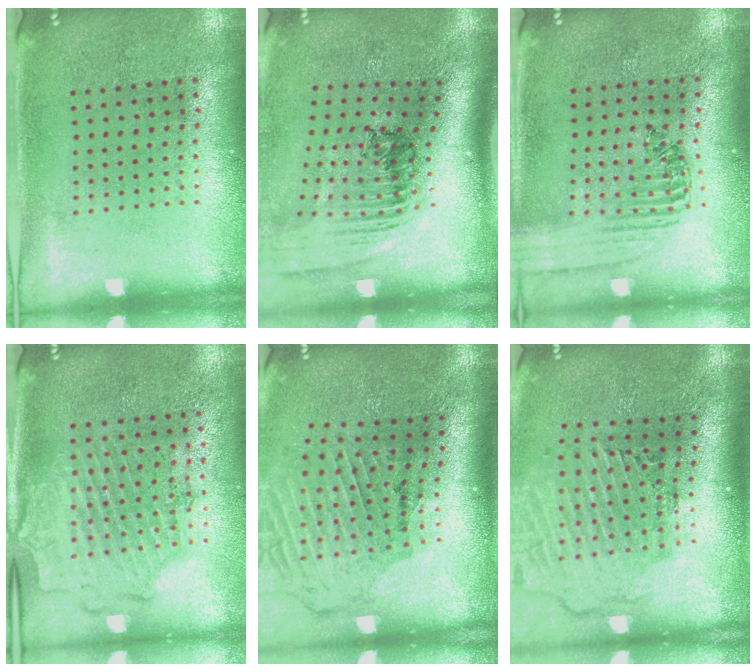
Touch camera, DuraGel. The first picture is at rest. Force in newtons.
{"total": 2.4, "press": 1.7, "slide": 1.7}
{"total": 1.4, "press": 1.4, "slide": 0.4}
{"total": 1.8, "press": 1.7, "slide": 0.7}
{"total": 2.1, "press": 1.9, "slide": 0.8}
{"total": 2.9, "press": 2.2, "slide": 1.8}